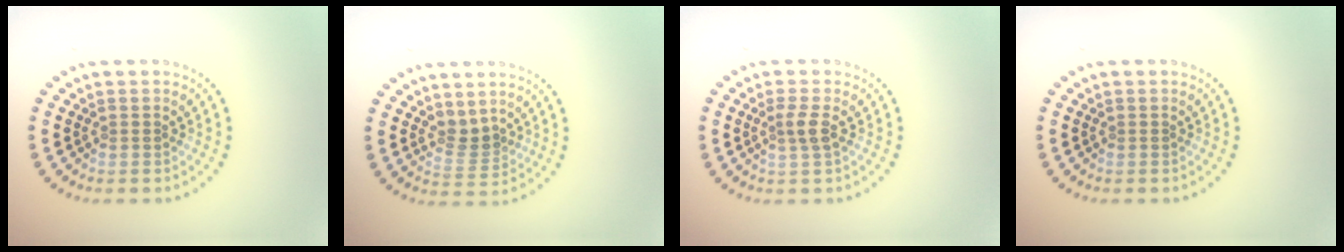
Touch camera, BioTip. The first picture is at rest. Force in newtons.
{"total": 2.0, "press": 1.4, "slide": 1.4}
{"total": 1.6, "press": 1.3, "slide": 0.9}
{"total": 0.0}